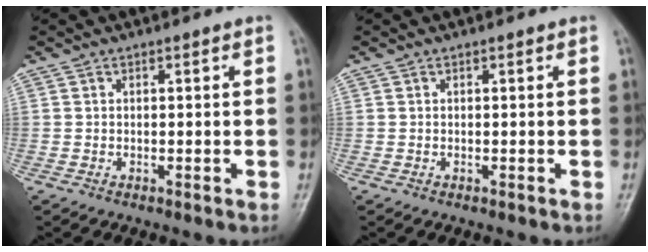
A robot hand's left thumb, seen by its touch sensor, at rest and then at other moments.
{"total": 0.0}